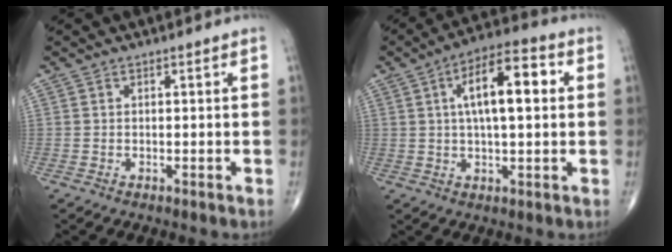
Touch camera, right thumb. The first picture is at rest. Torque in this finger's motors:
{"motor_torque": [0.73, 2.73, 1.30, 0.46, 0.08]}